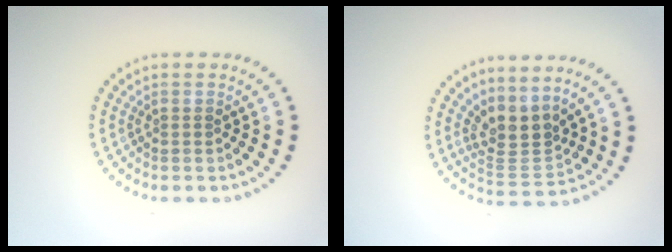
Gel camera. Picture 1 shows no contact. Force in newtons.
{"total": 3.3, "press": 2.5, "slide": 2.2}